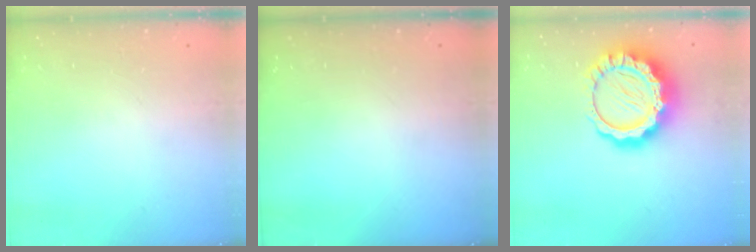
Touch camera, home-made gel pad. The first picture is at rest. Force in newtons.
{"total": 0.0}
{"total": 16.9, "press": 16.9, "slide": 1.5}